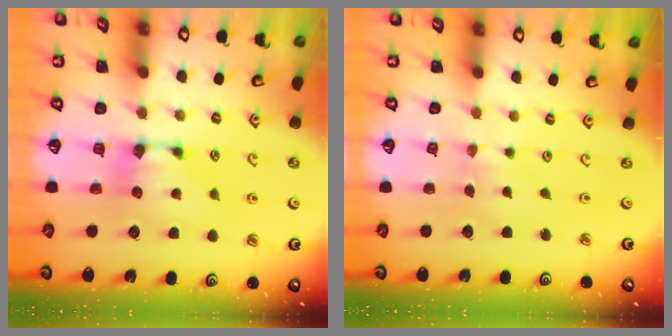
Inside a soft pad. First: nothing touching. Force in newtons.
{"total": 2.8, "press": 2.8, "slide": 0.2}